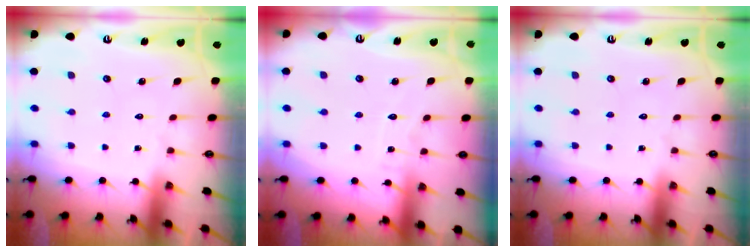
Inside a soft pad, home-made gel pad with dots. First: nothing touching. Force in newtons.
{"total": 3.6, "press": 3.5, "slide": 0.5}
{"total": 0.0}